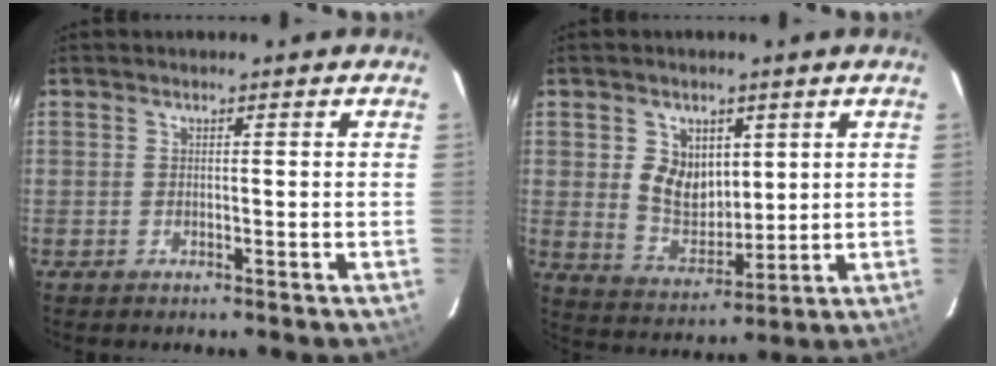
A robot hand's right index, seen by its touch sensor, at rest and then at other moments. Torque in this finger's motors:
{"motor_torque": [0.28, 0.17, 0.14, 0.05]}